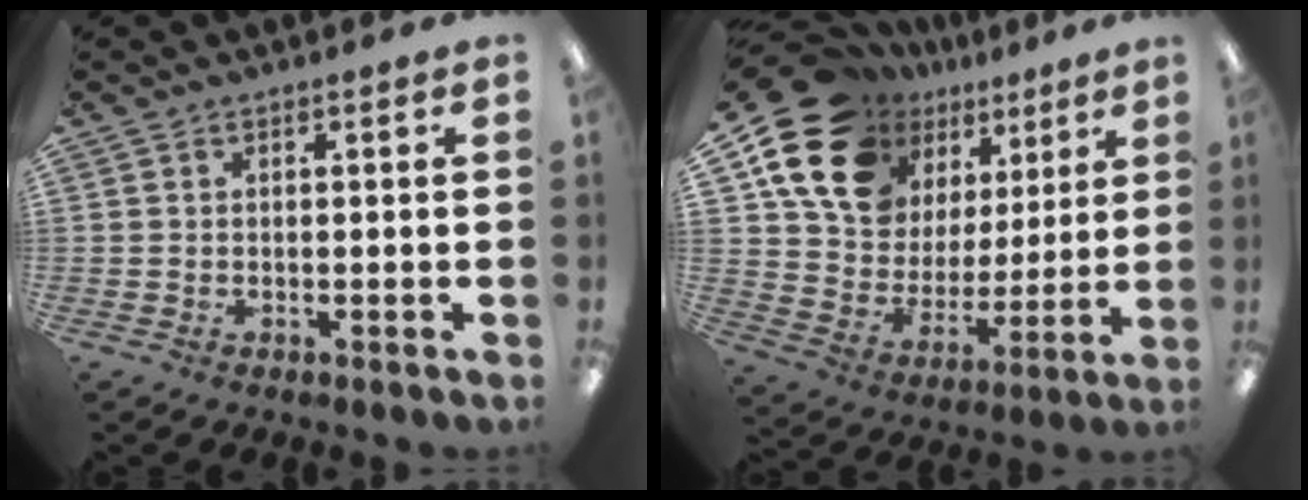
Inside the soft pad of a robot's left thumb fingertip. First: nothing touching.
{"total": 20.6, "force": [13.0, 14.0, 7.8], "torque": [-0.148, -0.075, 0.256]}